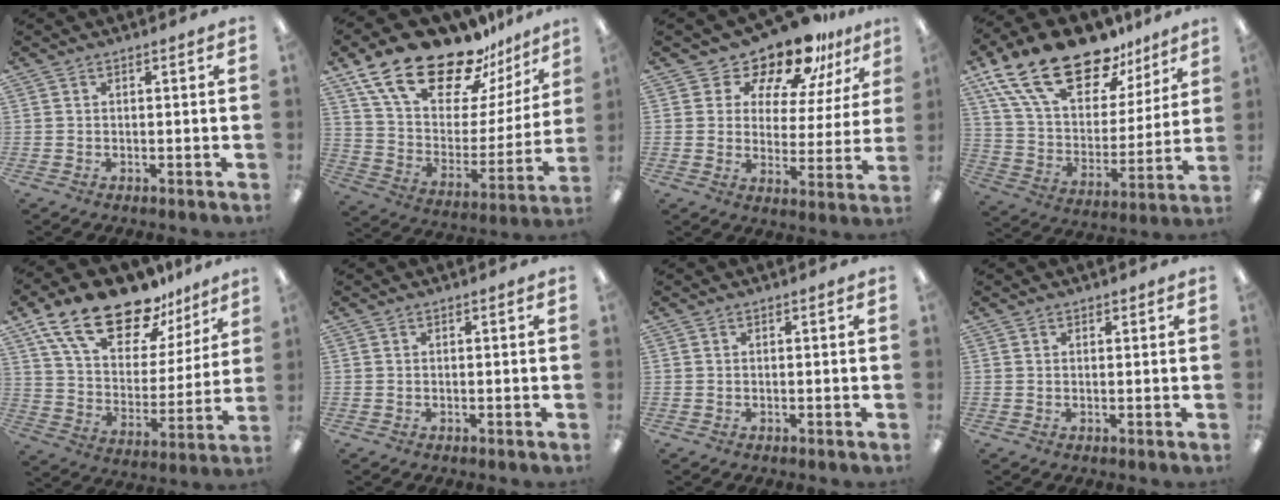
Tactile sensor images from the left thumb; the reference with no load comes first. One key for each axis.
{"total": 23.9, "fx": 18.0, "fy": 9.9, "fz": 12.2, "tx": -0.214, "ty": -0.117, "tz": 0.320}
{"total": 14.7, "fx": 12.7, "fy": 5.4, "fz": 5.1, "tx": -0.096, "ty": -0.100, "tz": 0.222}
{"total": 22.5, "fx": 16.2, "fy": 10.2, "fz": 11.9, "tx": -0.215, "ty": -0.101, "tz": 0.292}
{"total": 20.2, "fx": 14.9, "fy": 8.8, "fz": 10.4, "tx": -0.185, "ty": -0.091, "tz": 0.265}
{"total": 0.0}
{"total": 0.0}
{"total": 0.7, "fx": 0.6, "fy": 0.4, "fz": 0.2, "tx": 0.005, "ty": -0.002, "tz": 0.009}